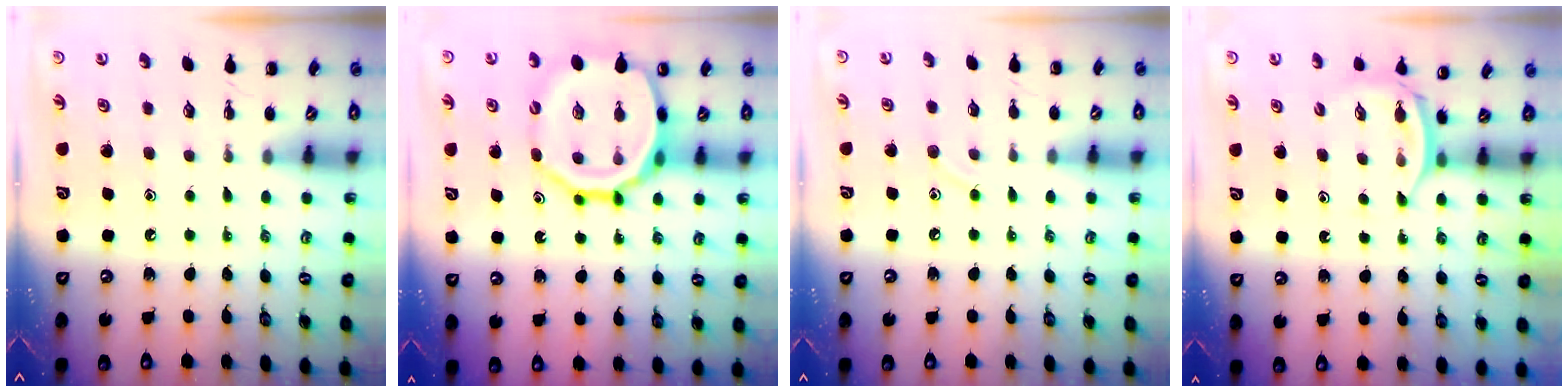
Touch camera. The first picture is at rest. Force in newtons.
{"total": 19.0, "press": 18.7, "slide": 3.5}
{"total": 6.1, "press": 5.9, "slide": 1.7}
{"total": 2.3, "press": 2.1, "slide": 0.9}